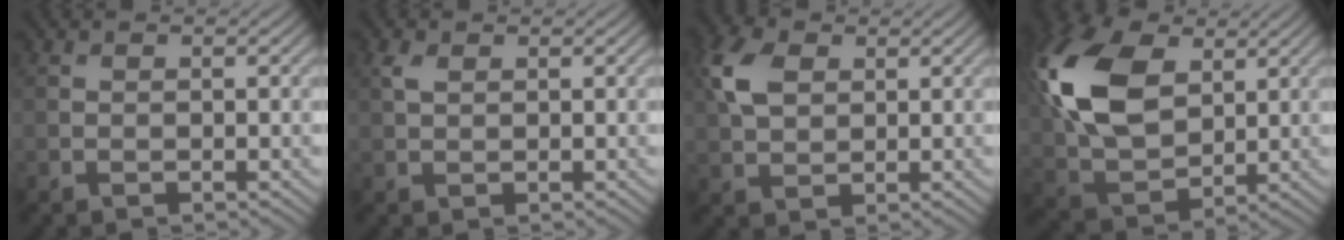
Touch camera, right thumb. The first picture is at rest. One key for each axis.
{"total": 1.6, "fx": 0.7, "fy": 0.9, "fz": 1.1, "tx": -0.029, "ty": 0.004, "tz": 0.015}
{"total": 5.8, "fx": 1.9, "fy": 3.8, "fz": 3.9, "tx": -0.103, "ty": 0.010, "tz": 0.034}
{"total": 15.4, "fx": 4.5, "fy": 9.6, "fz": 11.1, "tx": -0.283, "ty": 0.027, "tz": 0.084}